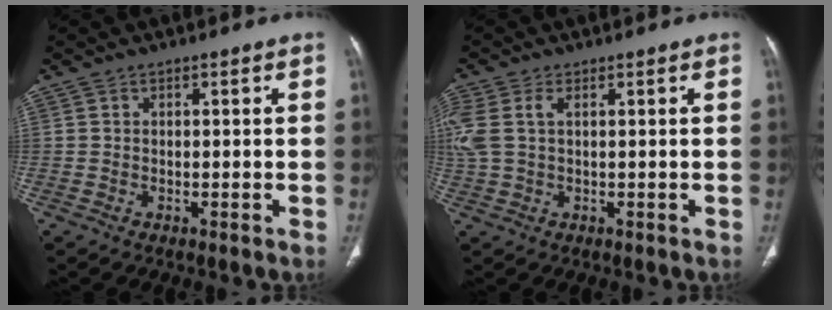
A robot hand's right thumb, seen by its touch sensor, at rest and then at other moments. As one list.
[{"total": 7.0, "force": [1.6, 4.0, 5.6], "torque": [-0.169, 0.023, 0.038]}]